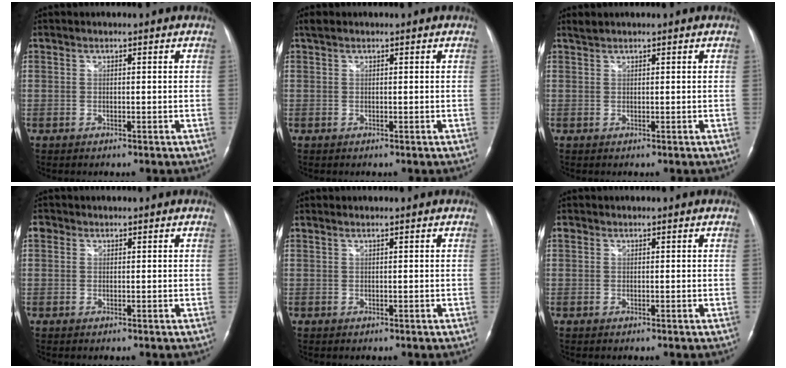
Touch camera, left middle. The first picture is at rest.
{"total": 1.1, "force": [0.8, 0.5, 0.5], "torque": [-0.013, 0.017, 0.016]}
{"total": 0.9, "force": [0.8, 0.0, 0.1], "torque": [-0.009, 0.008, 0.022]}
{"total": 1.5, "force": [0.6, 1.4, 0.4], "torque": [-0.005, 0.012, 0.008]}
{"total": 0.7, "force": [0.5, -0.1, 0.5], "torque": [-0.018, 0.012, 0.015]}
{"total": 0.6, "force": [0.3, 0.5, 0.2], "torque": [-0.002, 0.009, 0.004]}